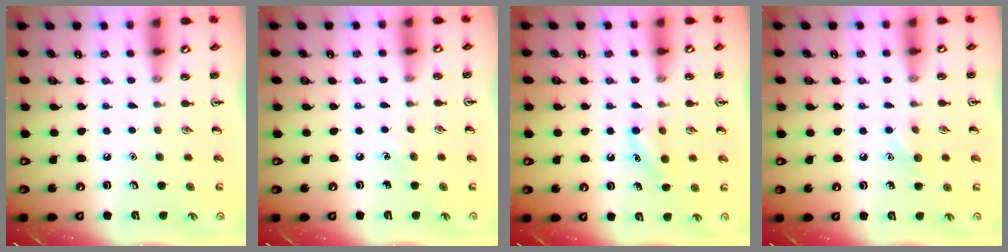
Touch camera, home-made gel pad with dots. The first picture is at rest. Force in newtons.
{"total": 3.0, "press": 2.8, "slide": 1.1}
{"total": 8.3, "press": 8.1, "slide": 1.5}
{"total": 5.7, "press": 5.5, "slide": 1.7}